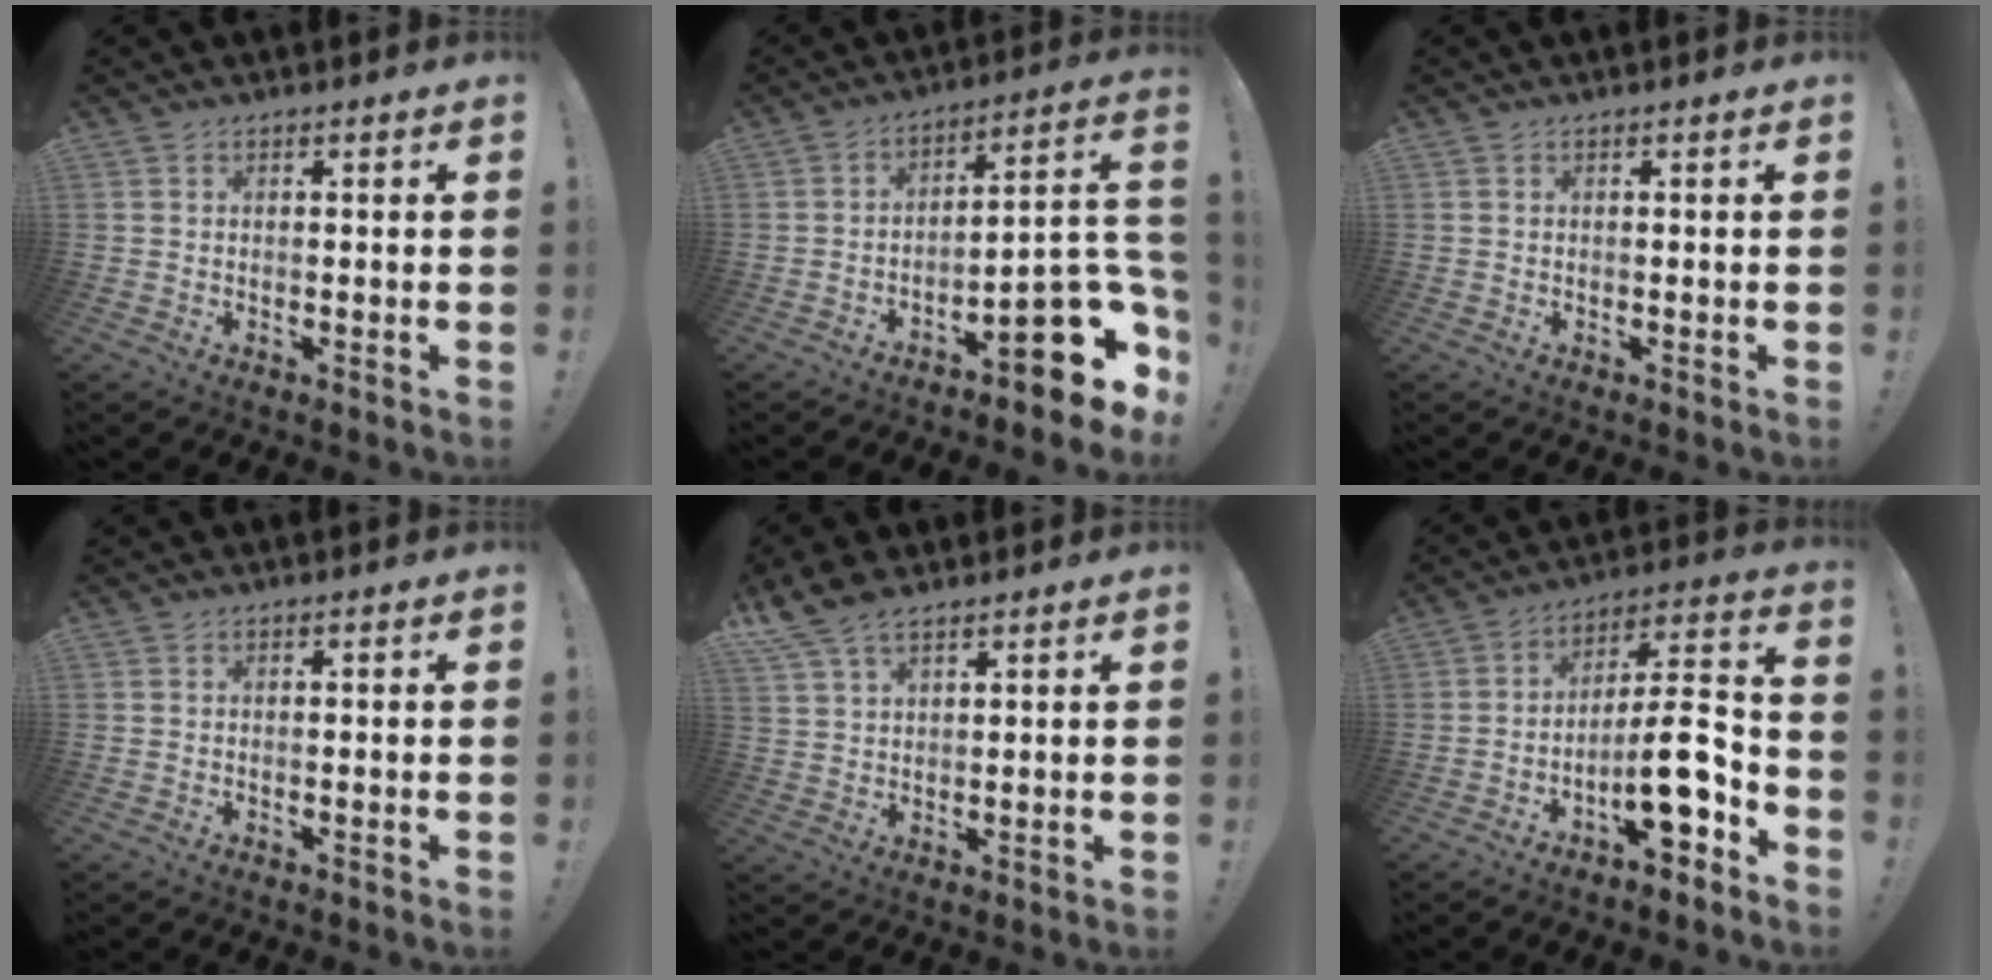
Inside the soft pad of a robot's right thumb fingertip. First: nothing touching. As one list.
[{"total": 17.3, "force": [-9.2, 5.8, 13.5], "torque": [-0.151, 0.051, -0.139]}, {"total": 0.0}, {"total": 0.0}, {"total": 7.4, "force": [5.4, 2.9, 4.2], "torque": [-0.083, -0.018, 0.108]}, {"total": 13.7, "force": [-6.1, 4.1, 11.5], "torque": [-0.164, 0.037, -0.098]}]